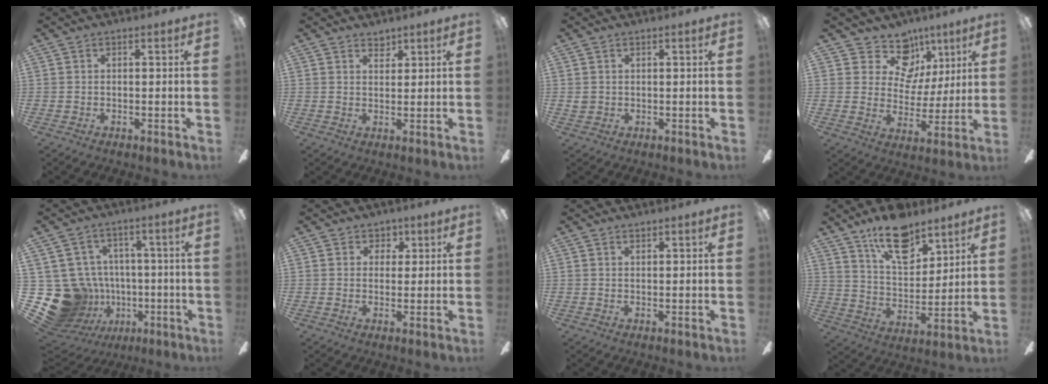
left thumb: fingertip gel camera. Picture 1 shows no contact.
{"total": 2.6, "force": [2.3, 1.1, 0.6], "torque": [0.001, -0.015, 0.040]}
{"total": 1.4, "force": [0.4, 1.2, 0.5], "torque": [-0.012, 0.004, 0.007]}
{"total": 13.8, "force": [8.3, 9.7, 5.2], "torque": [-0.082, -0.044, 0.157]}
{"total": 18.0, "force": [-3.9, 16.1, 7.0], "torque": [-0.168, 0.012, -0.025]}
{"total": 3.5, "force": [1.8, 3.0, 0.4], "torque": [-0.003, 0.002, 0.029]}
{"total": 1.0, "force": [0.9, 0.2, 0.3], "torque": [-0.008, 0.000, 0.017]}
{"total": 16.2, "force": [11.3, 7.7, 8.6], "torque": [-0.142, -0.054, 0.200]}